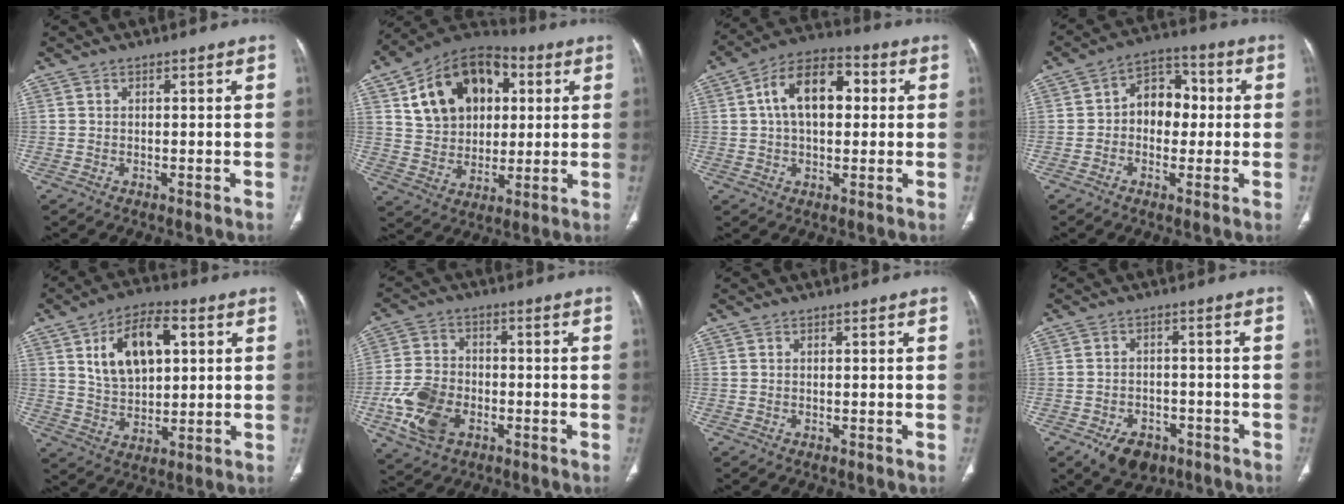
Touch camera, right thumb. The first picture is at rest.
{"total": 19.1, "force": [5.8, 13.7, 12.0], "torque": [-0.162, 0.007, 0.099]}
{"total": 13.3, "force": [2.3, 8.0, 10.4], "torque": [-0.159, 0.026, 0.029]}
{"total": 9.4, "force": [0.2, 6.9, 6.4], "torque": [-0.056, 0.030, -0.007]}
{"total": 13.5, "force": [4.3, 7.7, 10.2], "torque": [-0.153, -0.001, 0.077]}
{"total": 11.2, "force": [-3.9, 7.6, 7.2], "torque": [-0.138, 0.012, -0.073]}
{"total": 0.0}
{"total": 7.9, "force": [-4.6, 5.2, 3.7], "torque": [-0.046, 0.024, -0.062]}